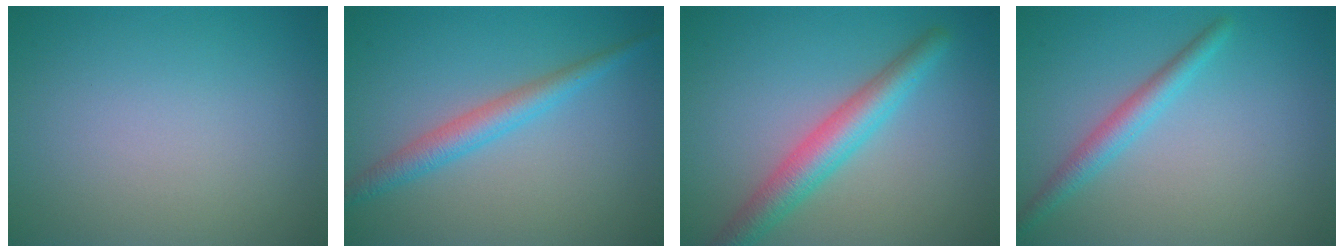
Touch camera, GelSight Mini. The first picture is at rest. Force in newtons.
{"total": 2.9, "press": 2.9, "slide": 0.0}
{"total": 4.5, "press": 4.5, "slide": 0.1}
{"total": 2.3, "press": 2.3, "slide": 0.0}